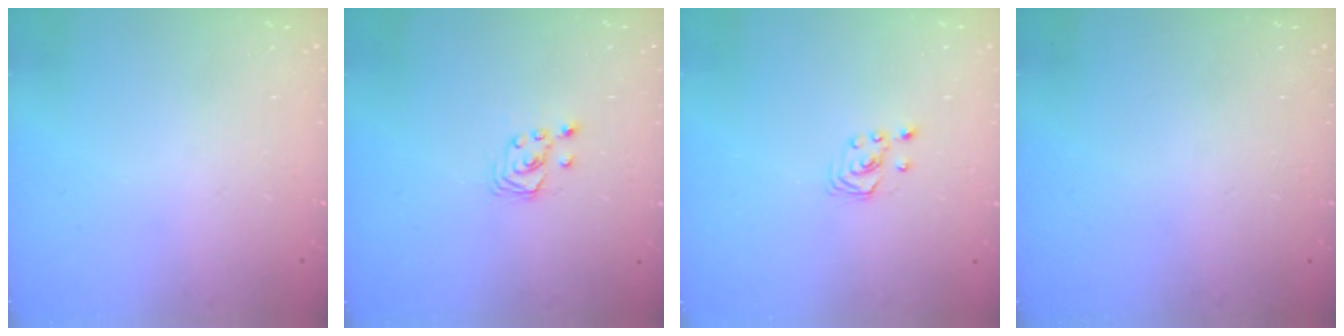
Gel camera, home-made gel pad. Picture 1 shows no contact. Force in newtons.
{"total": 2.9, "press": 2.8, "slide": 0.3}
{"total": 1.8, "press": 1.8, "slide": 0.2}
{"total": 0.0}